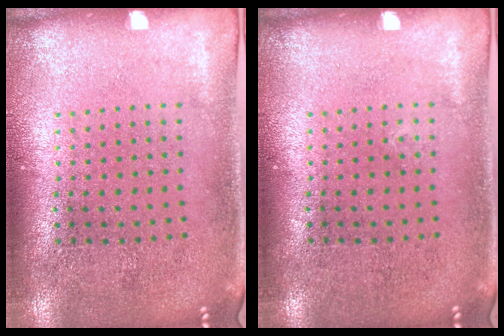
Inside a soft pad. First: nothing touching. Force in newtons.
{"total": 0.0}